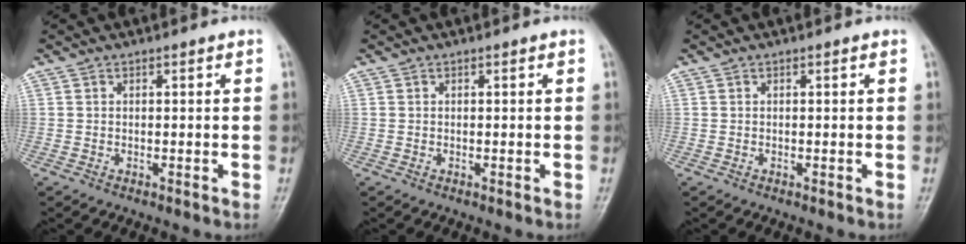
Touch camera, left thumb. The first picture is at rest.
{"total": 0.0}
{"total": 0.0}